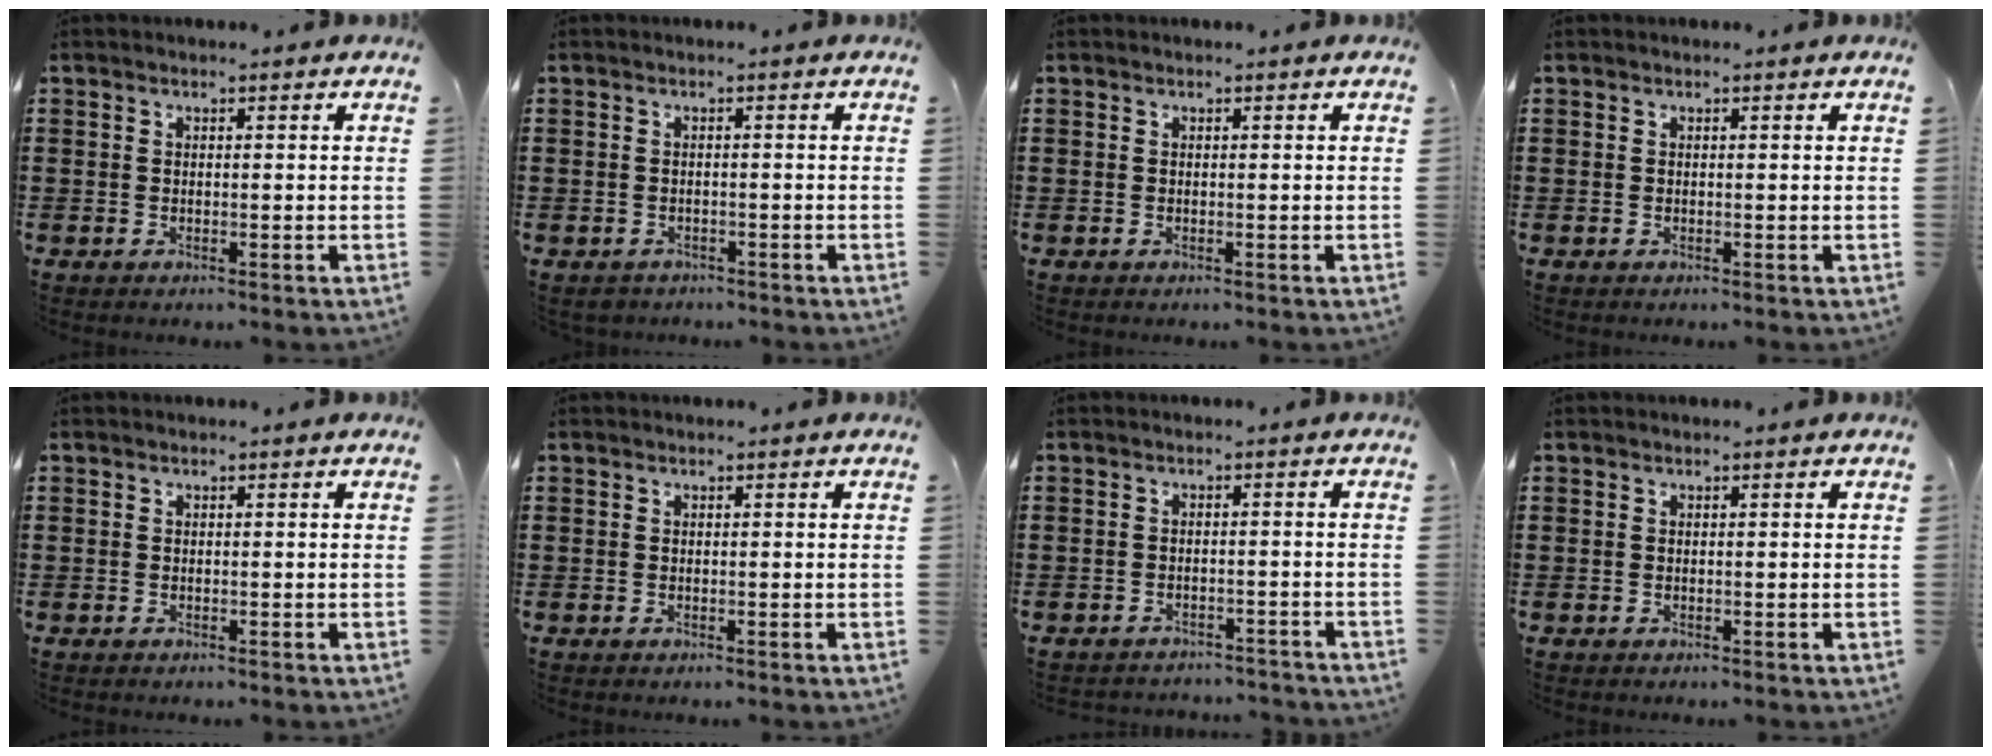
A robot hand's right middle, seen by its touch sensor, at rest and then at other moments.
{"total": 0.8, "force": [-0.7, 0.4, 0.0], "torque": [-0.002, 0.002, -0.018]}
{"total": 0.0}
{"total": 0.0}
{"total": 0.0}
{"total": 0.0}
{"total": 2.2, "force": [-2.2, 0.2, -0.2], "torque": [-0.005, 0.000, -0.050]}
{"total": 0.0}